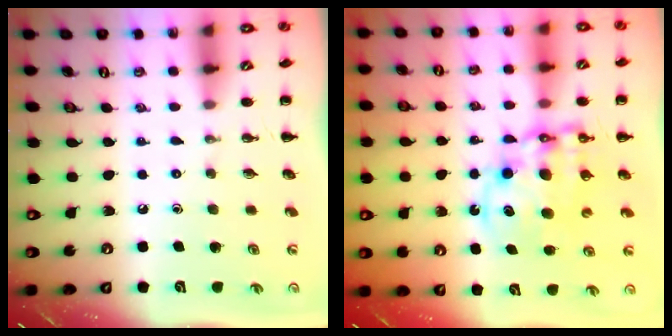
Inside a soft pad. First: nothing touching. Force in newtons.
{"total": 12.4, "press": 12.1, "slide": 2.9}